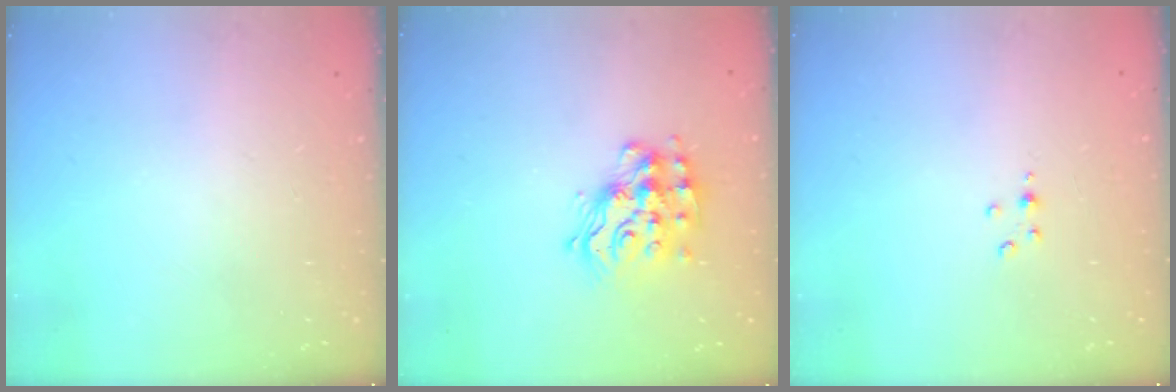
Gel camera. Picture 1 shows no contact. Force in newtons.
{"total": 15.1, "press": 15.1, "slide": 0.9}
{"total": 2.8, "press": 2.8, "slide": 0.3}